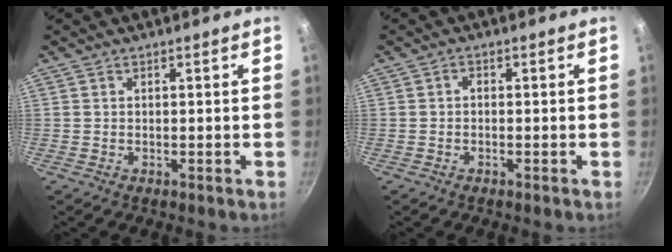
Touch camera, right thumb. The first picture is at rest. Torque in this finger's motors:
{"motor_torque": [-0.26, -0.54, 0.31, 0.39, -0.06]}